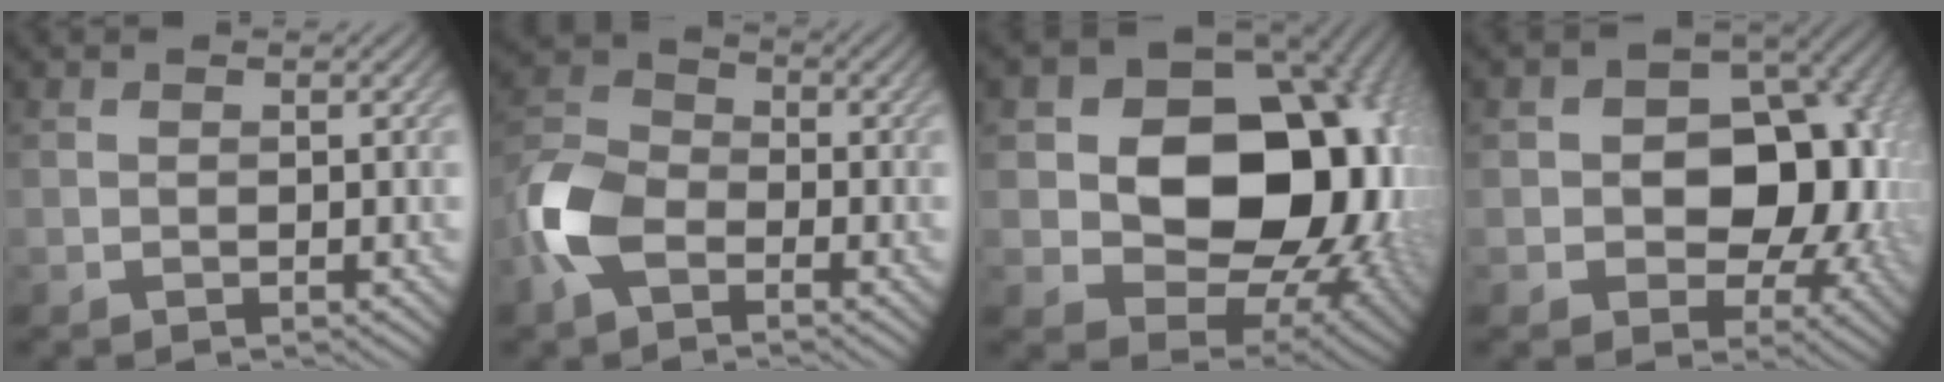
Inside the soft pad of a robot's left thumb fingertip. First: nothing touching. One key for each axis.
{"total": 8.8, "fx": -4.0, "fy": 5.4, "fz": 5.7, "tx": -0.144, "ty": 0.001, "tz": -0.097}
{"total": 20.0, "fx": 1.9, "fy": 15.0, "fz": 13.1, "tx": -0.204, "ty": -0.021, "tz": 0.055}
{"total": 13.1, "fx": -0.4, "fy": 9.5, "fz": 9.1, "tx": -0.102, "ty": -0.003, "tz": -0.008}